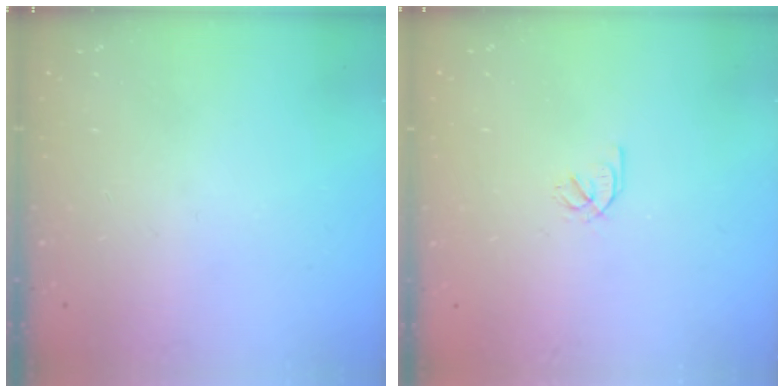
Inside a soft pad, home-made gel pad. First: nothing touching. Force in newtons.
{"total": 2.1, "press": 1.9, "slide": 0.8}